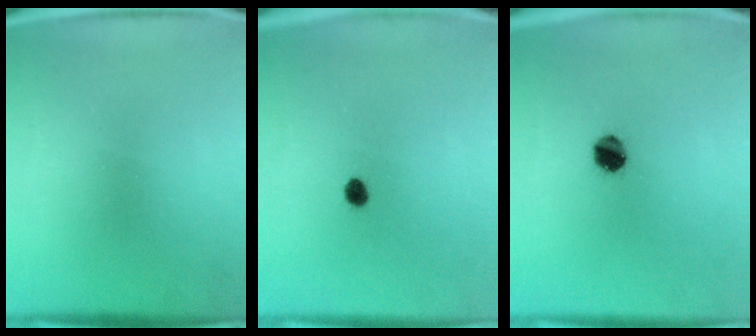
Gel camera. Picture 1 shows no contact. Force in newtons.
{"total": 2.1}
{"total": 5.9}